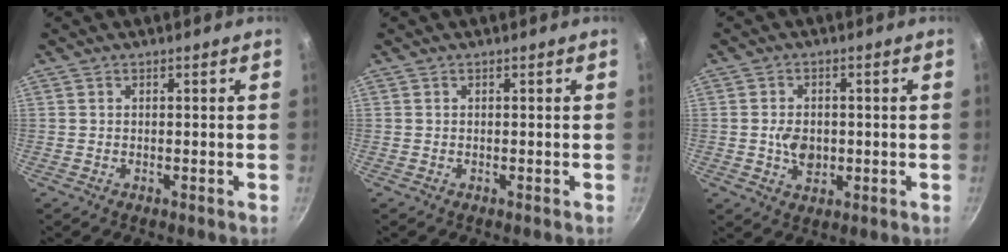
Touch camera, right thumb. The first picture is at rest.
{"total": 0.0}
{"total": 5.3, "force": [-0.4, 3.9, 3.6], "torque": [-0.049, 0.000, -0.006]}